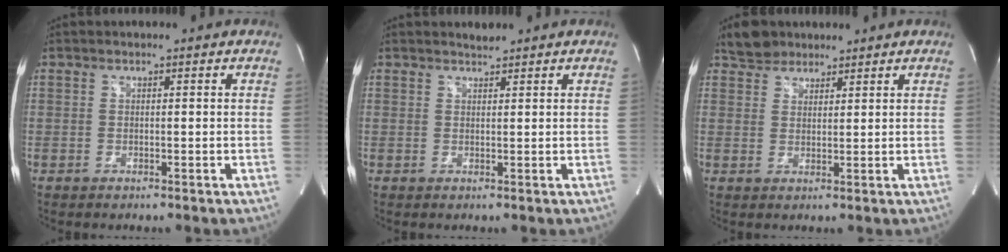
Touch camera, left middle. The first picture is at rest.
{"total": 1.1, "force": [1.1, 0.1, 0.0], "torque": [-0.009, 0.001, 0.021]}
{"total": 4.0, "force": [3.3, 2.2, 0.6], "torque": [-0.017, 0.017, 0.060]}